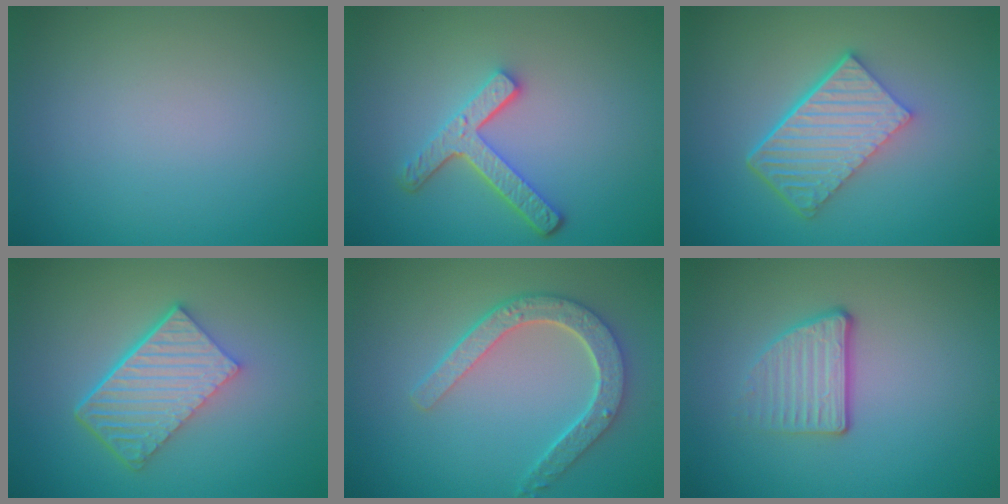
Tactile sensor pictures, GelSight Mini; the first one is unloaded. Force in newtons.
{"total": 4.1, "press": 3.2, "slide": 2.5}
{"total": 6.1, "press": 4.1, "slide": 4.4}
{"total": 6.1, "press": 4.1, "slide": 4.4}
{"total": 4.9, "press": 3.9, "slide": 3.0}
{"total": 3.0, "press": 2.3, "slide": 1.9}